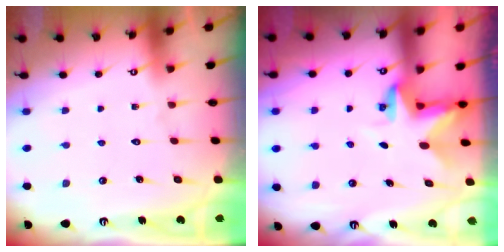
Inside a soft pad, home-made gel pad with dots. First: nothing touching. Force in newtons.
{"total": 3.0, "press": 3.0, "slide": 0.2}